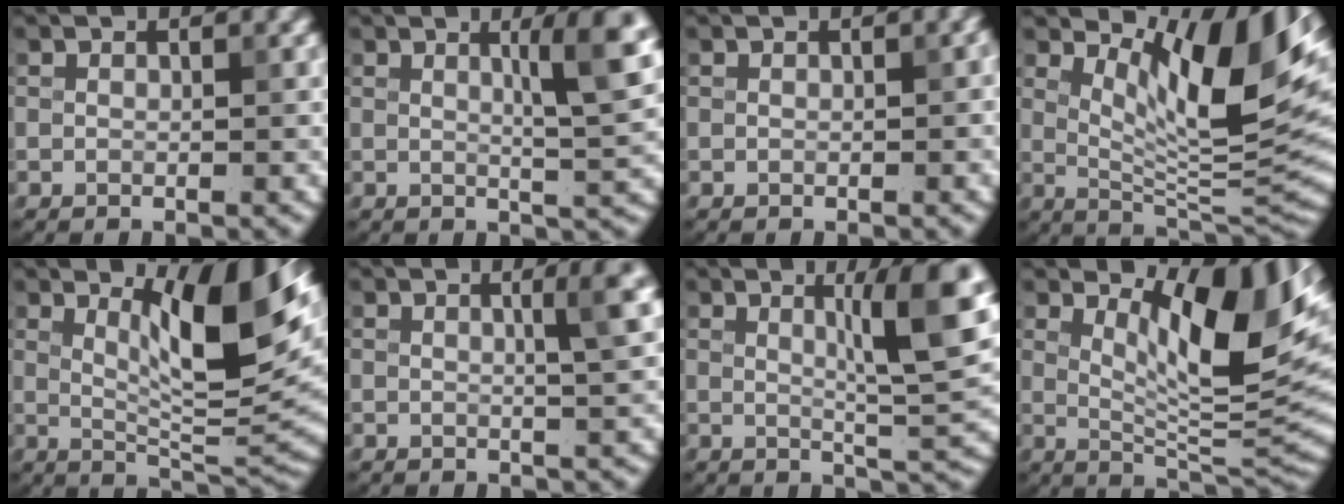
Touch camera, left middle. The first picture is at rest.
{"total": 4.5, "force": [1.6, 0.6, 4.2], "torque": [-0.061, 0.001, 0.027]}
{"total": 0.6, "force": [0.1, 0.4, 0.5], "torque": [-0.006, 0.004, 0.002]}
{"total": 10.6, "force": [5.0, 3.1, 8.9], "torque": [-0.134, -0.008, 0.097]}
{"total": 7.8, "force": [2.8, 1.4, 7.2], "torque": [-0.114, -0.007, 0.055]}
{"total": 2.8, "force": [0.9, 0.2, 2.6], "torque": [-0.034, 0.007, 0.015]}
{"total": 6.8, "force": [2.3, 1.0, 6.3], "torque": [-0.086, -0.001, 0.040]}
{"total": 10.0, "force": [3.8, 3.2, 8.6], "torque": [-0.130, -0.009, 0.075]}